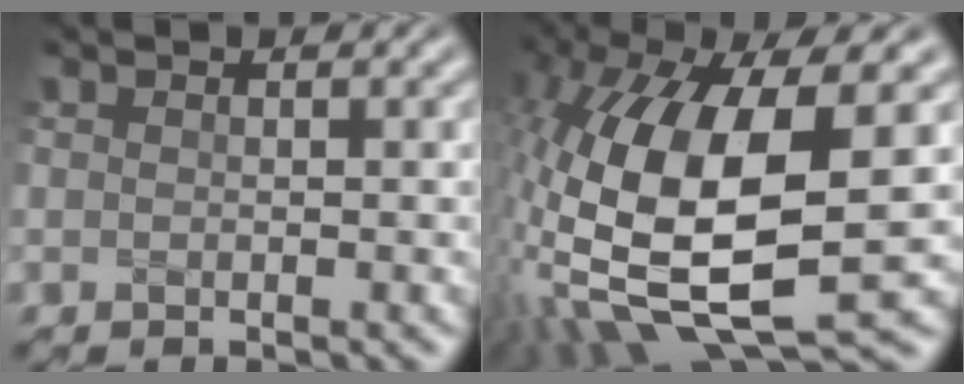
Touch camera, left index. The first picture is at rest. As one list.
[{"total": 15.5, "force": [-0.7, 6.4, 14.1], "torque": [-0.310, -0.012, -0.003]}]